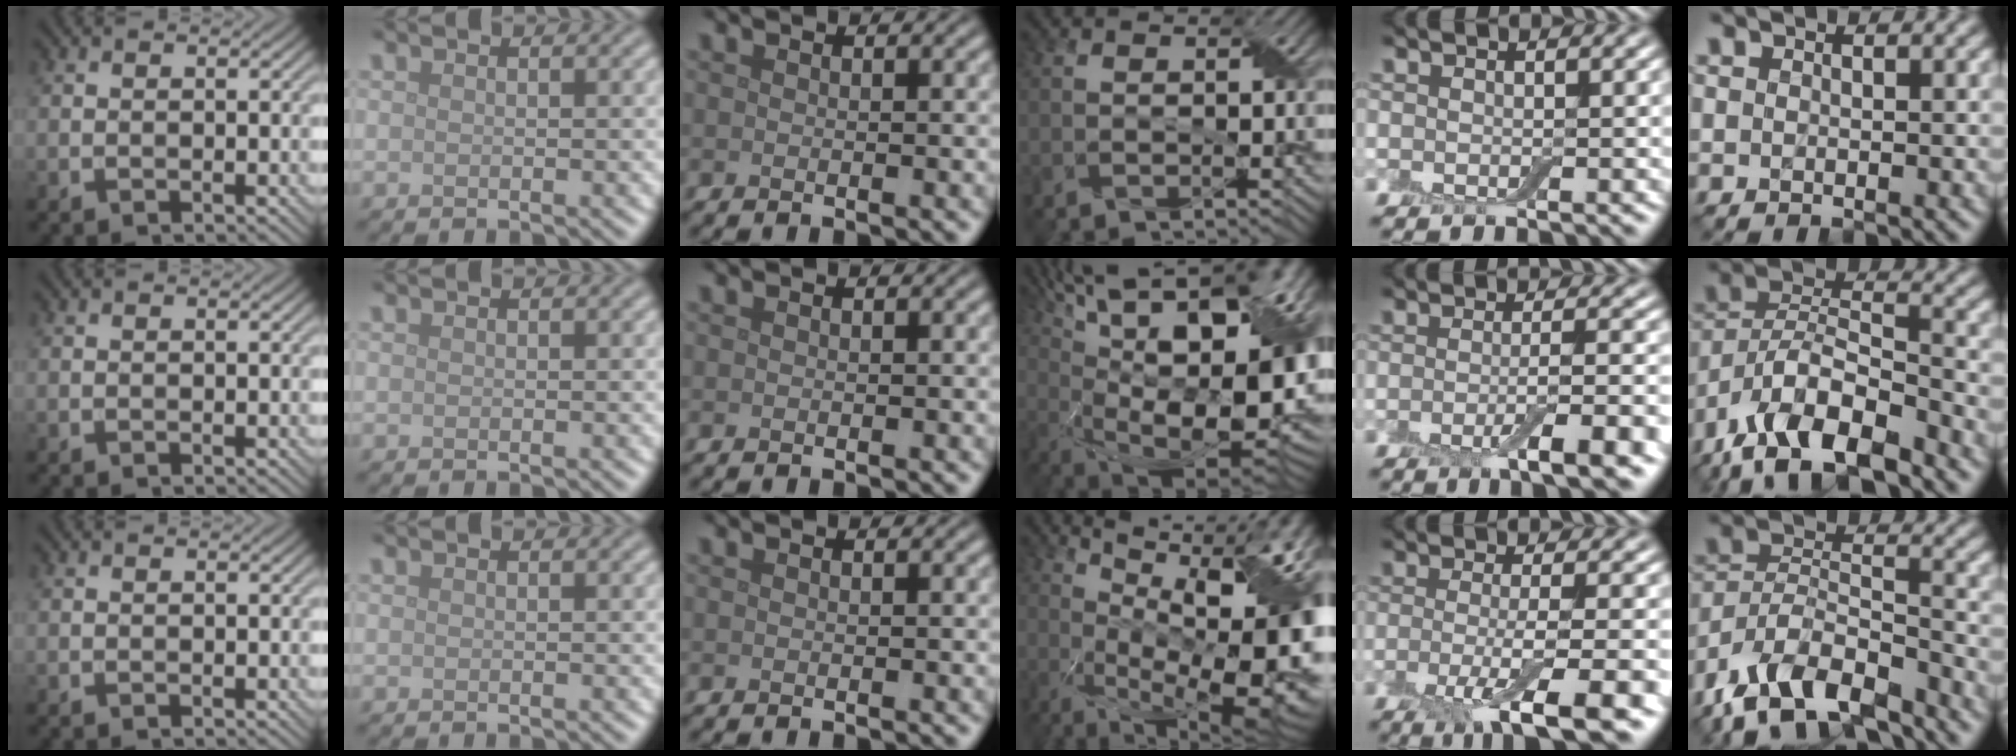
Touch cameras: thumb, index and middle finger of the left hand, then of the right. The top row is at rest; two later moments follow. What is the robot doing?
{"motion": "wrap", "object": "adhesive wrap"}